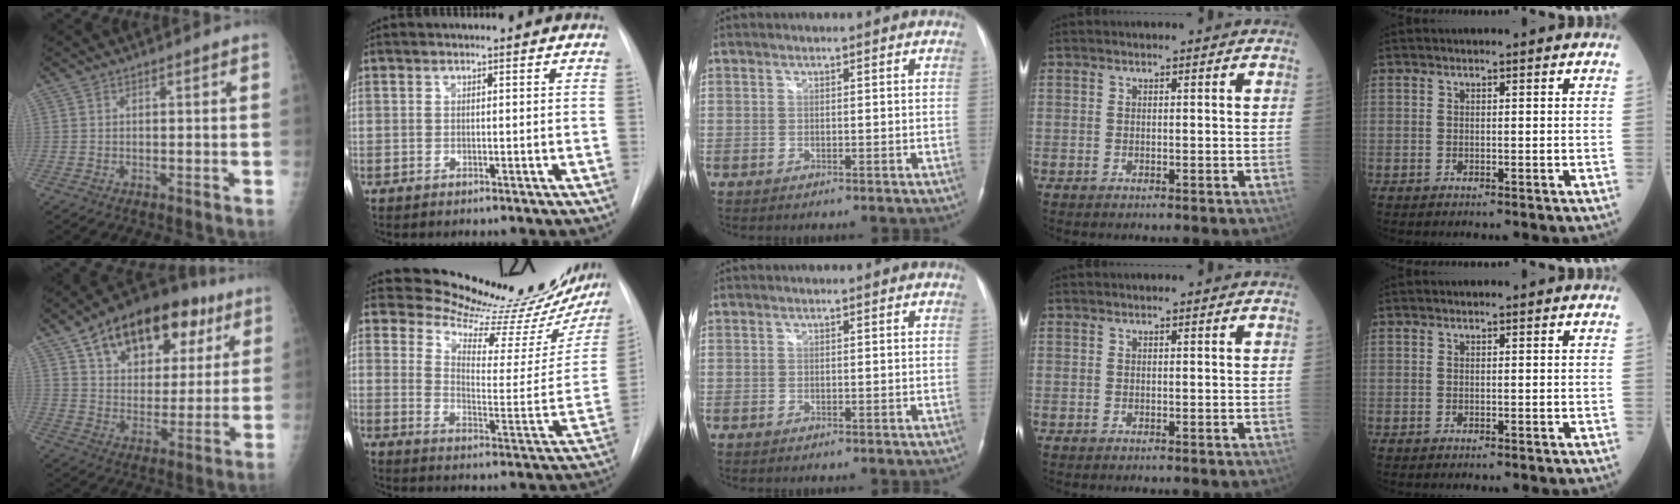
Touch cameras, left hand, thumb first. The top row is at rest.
{"thumb": {"total": 24.0, "force": [12.5, 13.8, 15.2], "torque": [-0.195, -0.002, 0.194]}, "index": {"total": 18.7, "force": [17.8, 1.9, 5.3], "torque": [-0.080, -0.112, 0.225]}}